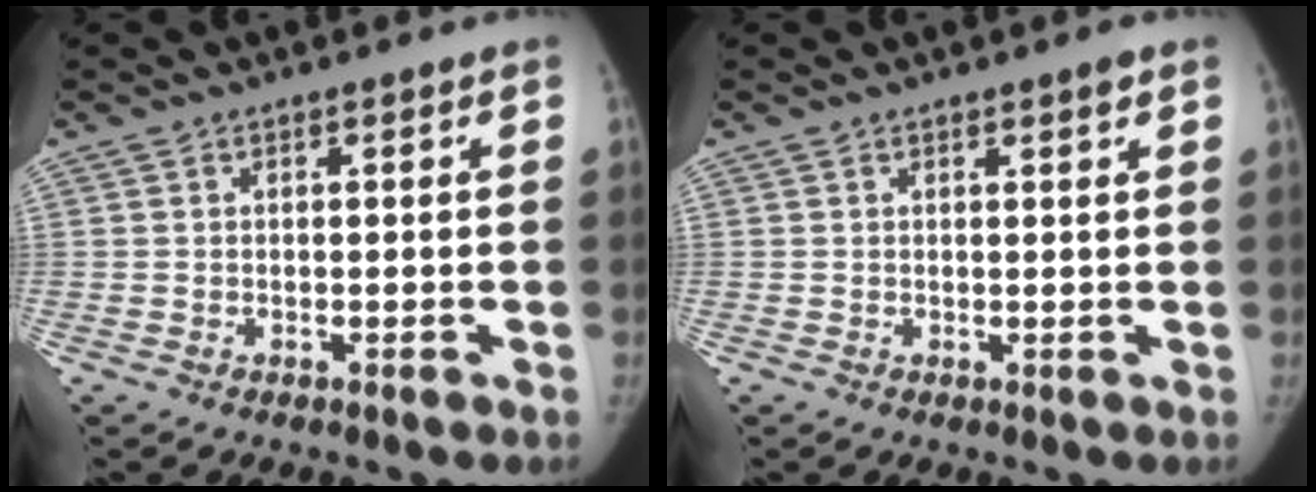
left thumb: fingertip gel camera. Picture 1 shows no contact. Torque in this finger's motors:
{"motor_torque": [-0.15, -0.12, -0.23, 0.30, 0.00]}